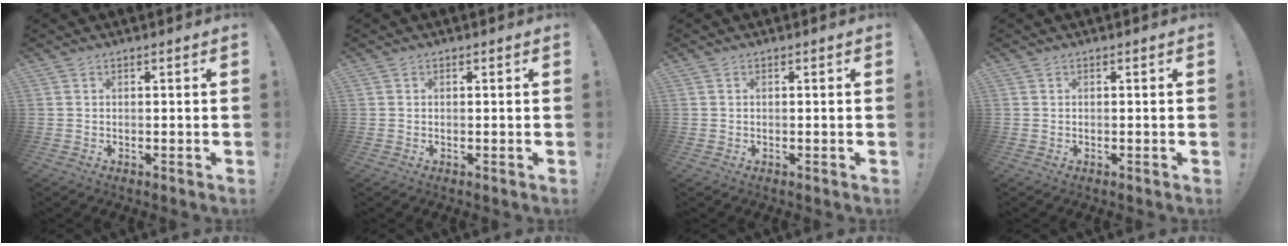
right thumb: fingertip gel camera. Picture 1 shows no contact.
{"total": 0.0}
{"total": 0.0}
{"total": 0.0}